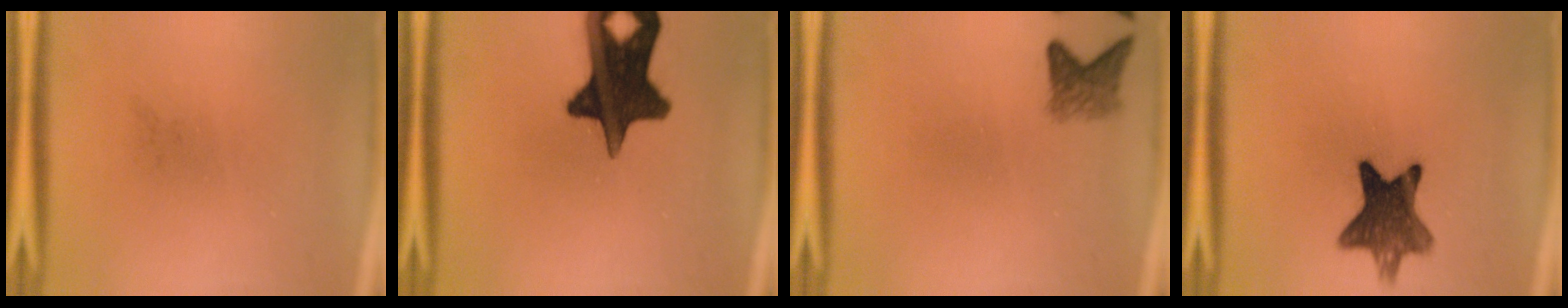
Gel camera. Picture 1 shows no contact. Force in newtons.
{"total": 16.1}
{"total": 2.8}
{"total": 10.6}